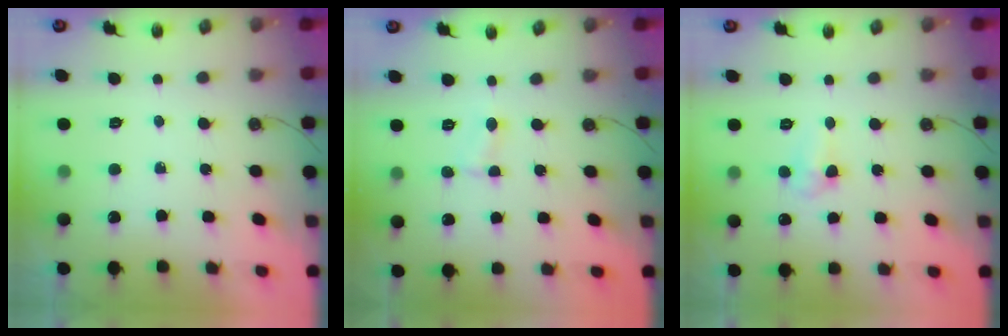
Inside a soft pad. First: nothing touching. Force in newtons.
{"total": 1.1, "press": 1.0, "slide": 0.3}
{"total": 3.5, "press": 3.4, "slide": 0.8}